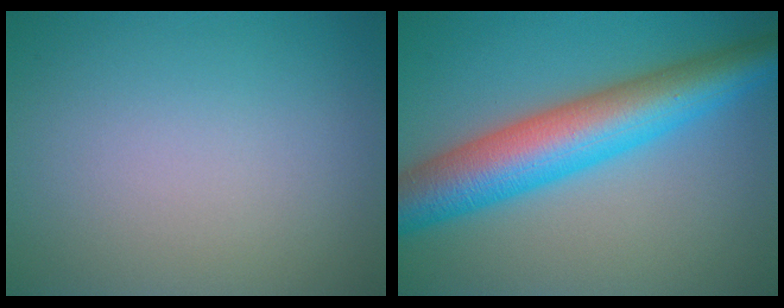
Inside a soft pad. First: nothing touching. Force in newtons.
{"total": 9.5, "press": 9.5, "slide": 0.2}